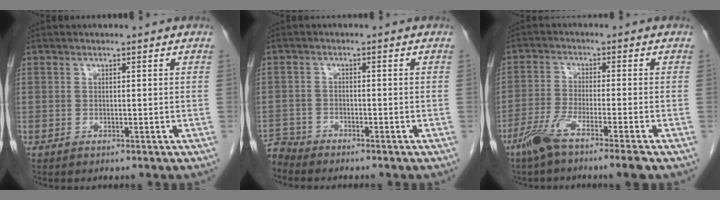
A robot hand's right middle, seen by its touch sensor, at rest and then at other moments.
{"total": 3.6, "force": [-3.5, 0.3, -0.7], "torque": [0.016, -0.011, -0.067]}
{"total": 7.1, "force": [-4.9, -0.3, 5.1], "torque": [-0.097, -0.015, -0.095]}